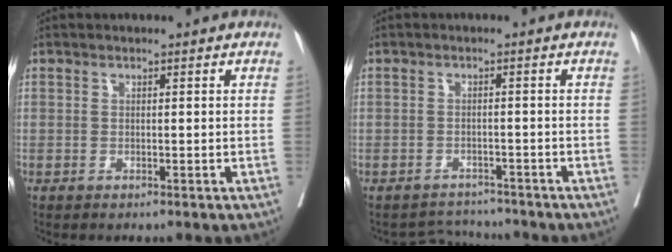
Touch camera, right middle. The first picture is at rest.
{"total": 3.2, "force": [-2.9, 0.2, -1.3], "torque": [0.020, 0.005, -0.044]}